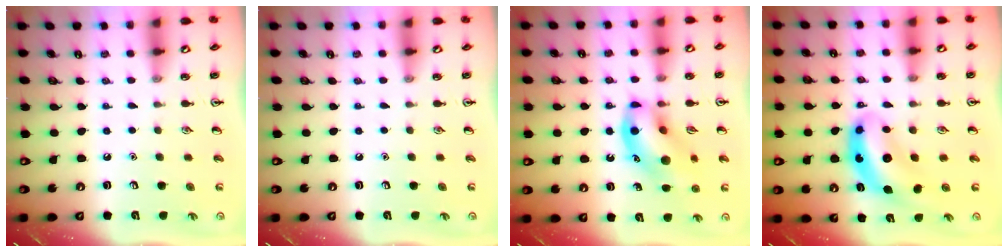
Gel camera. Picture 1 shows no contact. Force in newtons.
{"total": 0.0}
{"total": 14.3, "press": 14.1, "slide": 2.1}
{"total": 8.8, "press": 8.4, "slide": 2.7}